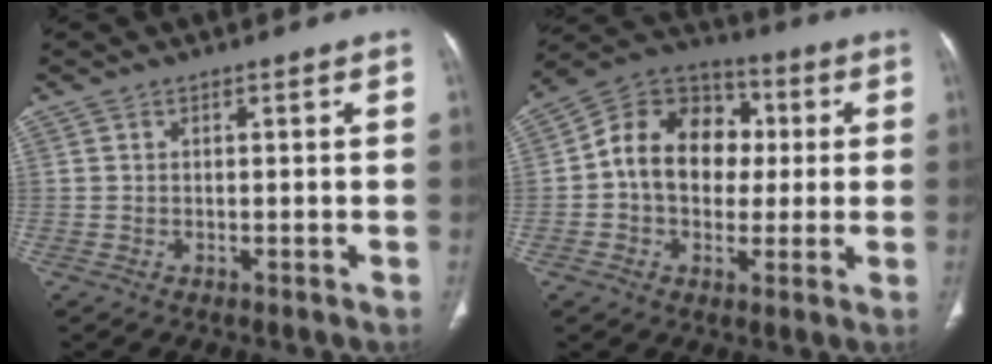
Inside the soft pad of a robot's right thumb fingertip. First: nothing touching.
{"total": 15.0, "force": [0.9, 11.6, 9.4], "torque": [-0.117, 0.030, 0.004]}